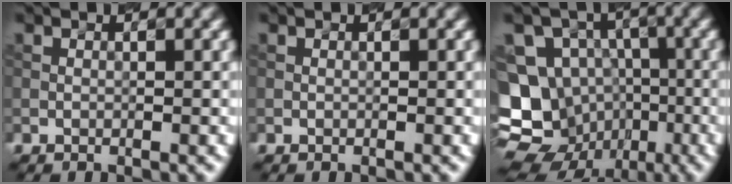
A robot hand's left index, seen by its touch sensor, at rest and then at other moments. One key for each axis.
{"total": 0.0}
{"total": 13.7, "fx": -4.5, "fy": 12.2, "fz": 4.3, "tx": -0.115, "ty": -0.004, "tz": -0.079}